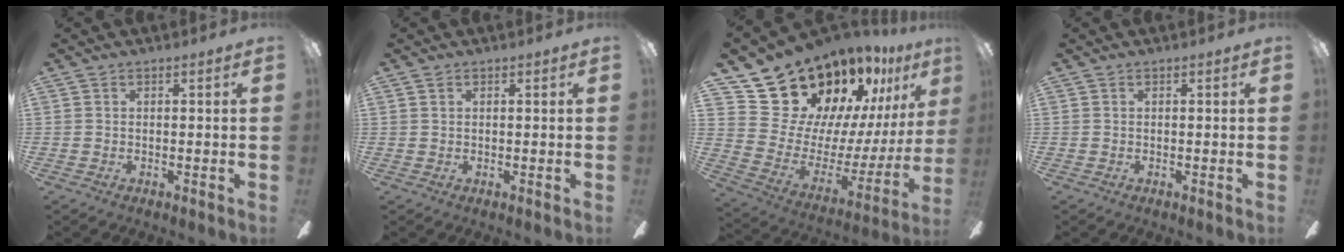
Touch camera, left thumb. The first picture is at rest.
{"total": 0.7, "force": [0.4, 0.5, 0.4], "torque": [-0.009, 0.004, 0.006]}
{"total": 21.0, "force": [17.8, 10.0, 5.1], "torque": [-0.094, -0.141, 0.344]}
{"total": 0.0}